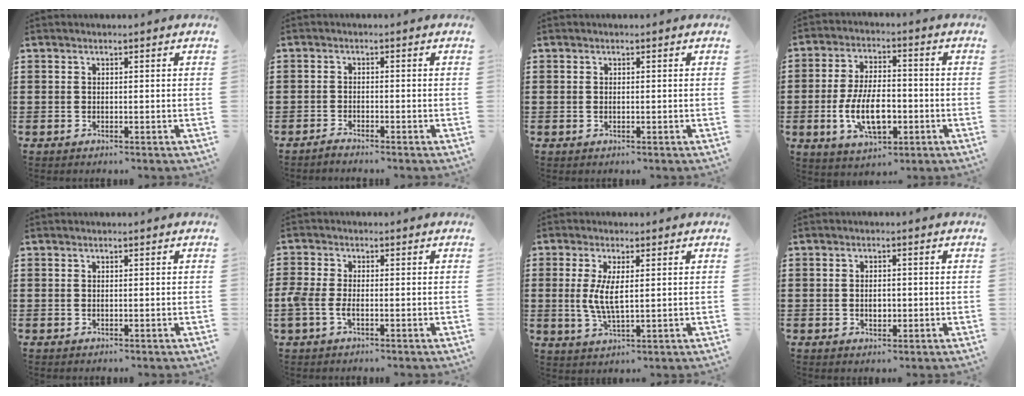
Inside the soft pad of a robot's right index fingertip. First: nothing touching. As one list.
[{"total": 1.2, "force": [-1.2, -0.1, 0.0], "torque": [-0.002, 0.006, -0.024]}, {"total": 0.0}, {"total": 9.7, "force": [-2.5, 4.7, 8.1], "torque": [-0.167, -0.007, -0.049]}, {"total": 0.0}, {"total": 2.9, "force": [-1.1, 1.2, 2.4], "torque": [-0.055, -0.001, -0.024]}, {"total": 5.3, "force": [0.6, 1.9, 4.9], "torque": [-0.108, 0.000, 0.004]}, {"total": 2.4, "force": [-0.3, 1.3, 2.0], "torque": [-0.029, 0.001, -0.007]}]